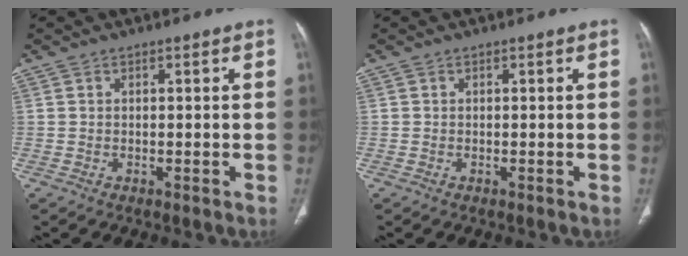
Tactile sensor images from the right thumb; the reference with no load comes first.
{"total": 0.0}